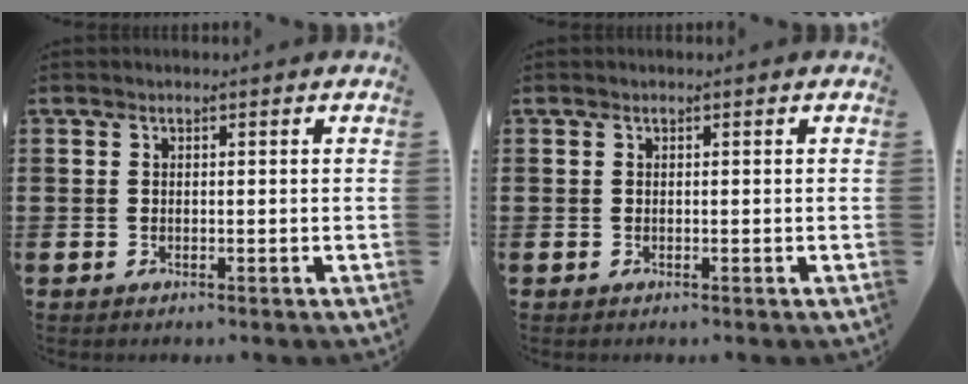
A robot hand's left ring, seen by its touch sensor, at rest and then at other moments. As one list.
[{"total": 0.0}]